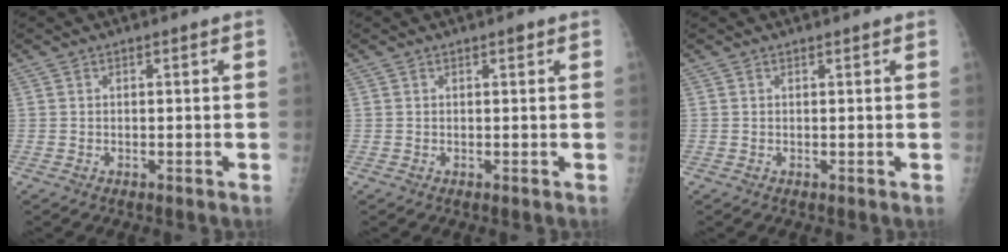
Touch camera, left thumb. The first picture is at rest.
{"total": 0.8, "force": [0.6, 0.3, 0.6], "torque": [-0.007, -0.002, 0.008]}
{"total": 0.7, "force": [0.7, 0.0, 0.3], "torque": [-0.004, 0.001, 0.011]}